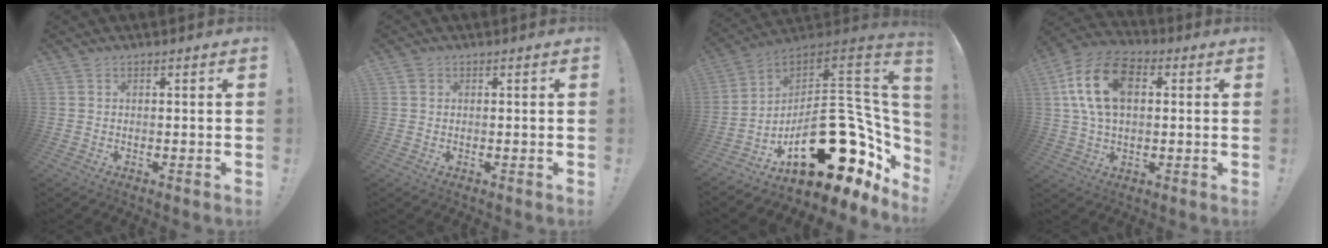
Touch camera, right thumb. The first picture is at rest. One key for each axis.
{"total": 1.2, "fx": 0.6, "fy": 1.0, "fz": 0.3, "tx": 0.002, "ty": 0.000, "tz": 0.009}
{"total": 27.4, "fx": -8.6, "fy": 14.6, "fz": 21.5, "tx": -0.281, "ty": 0.022, "tz": -0.104}
{"total": 17.0, "fx": 4.1, "fy": 10.8, "fz": 12.4, "tx": -0.236, "ty": 0.003, "tz": 0.070}